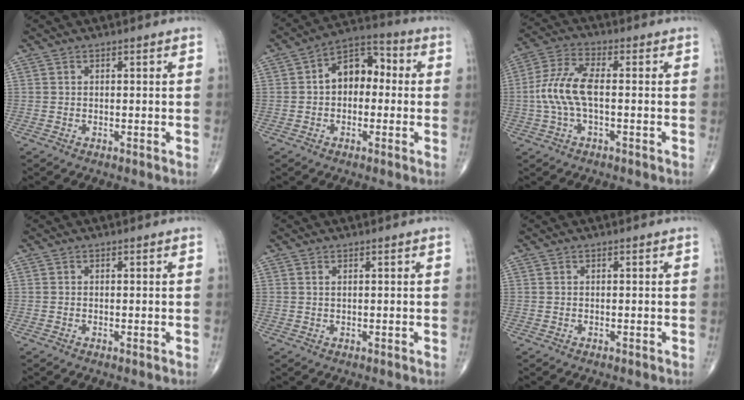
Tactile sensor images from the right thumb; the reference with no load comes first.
{"total": 9.8, "force": [0.3, 6.6, 7.3], "torque": [-0.085, 0.037, -0.010]}
{"total": 9.2, "force": [-0.8, 3.7, 8.4], "torque": [-0.198, 0.024, -0.018]}
{"total": 0.0}
{"total": 0.5, "force": [0.3, 0.1, 0.4], "torque": [-0.010, 0.002, 0.006]}
{"total": 0.0}